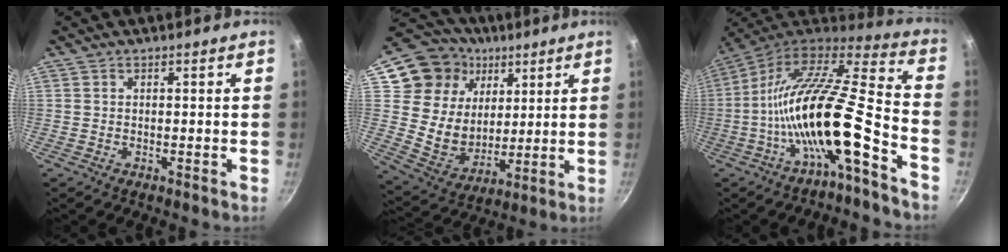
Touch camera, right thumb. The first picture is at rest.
{"total": 19.9, "force": [8.1, 16.2, 8.4], "torque": [-0.116, -0.020, 0.158]}
{"total": 20.0, "force": [-8.2, 5.0, 17.6], "torque": [-0.290, 0.058, -0.155]}